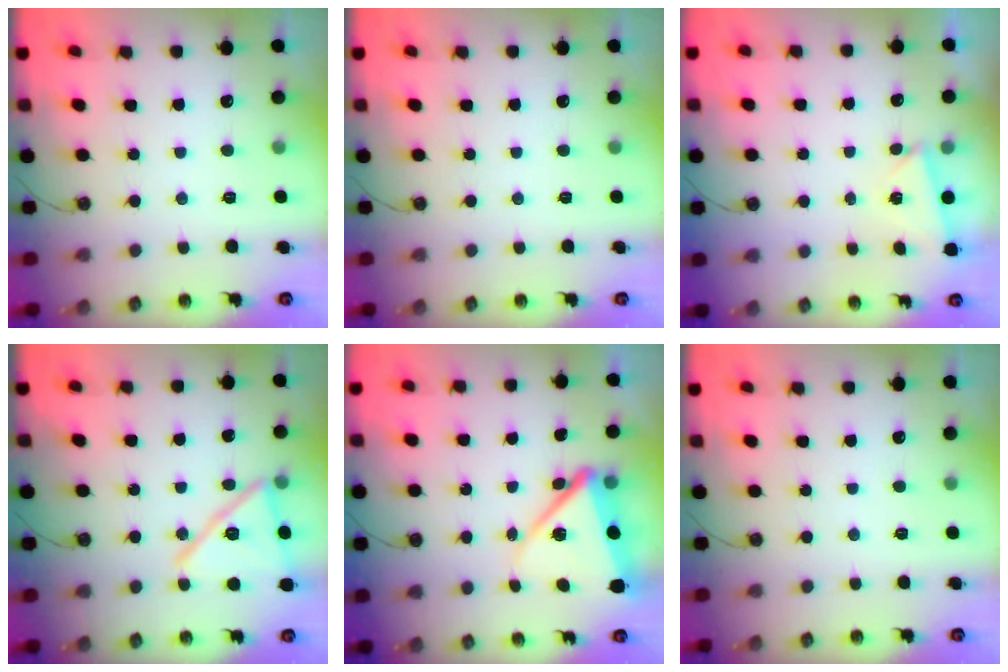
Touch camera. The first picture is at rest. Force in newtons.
{"total": 0.0}
{"total": 2.2, "press": 2.2, "slide": 0.2}
{"total": 17.8, "press": 16.7, "slide": 6.1}
{"total": 11.9, "press": 11.8, "slide": 1.4}
{"total": 0.0}